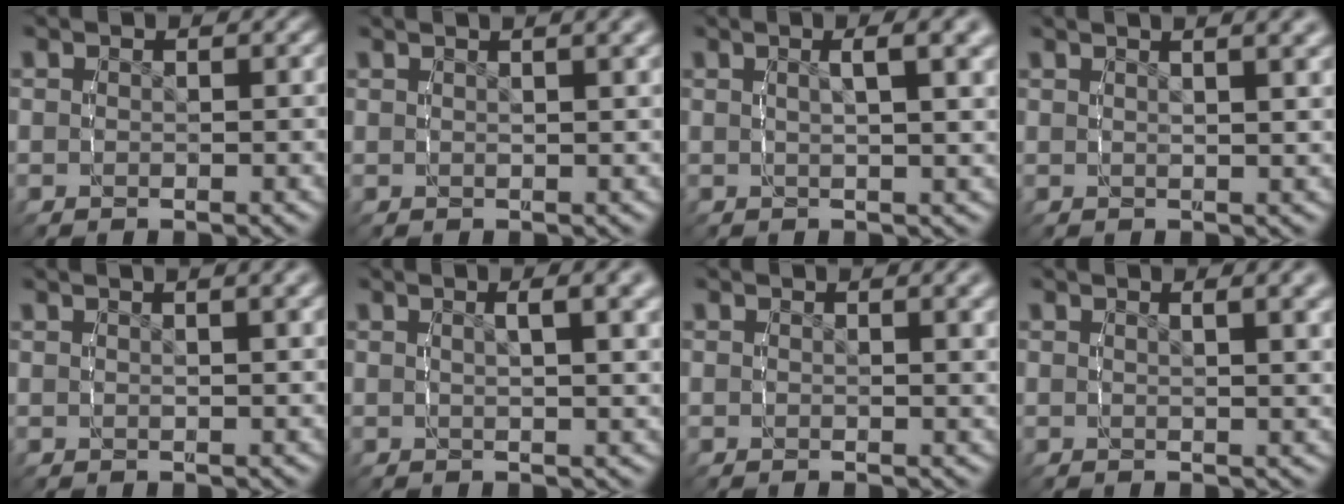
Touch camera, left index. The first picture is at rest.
{"total": 3.1, "force": [1.9, 0.3, 2.4], "torque": [-0.020, 0.013, 0.030]}
{"total": 4.0, "force": [1.8, 0.3, 3.6], "torque": [-0.041, 0.010, 0.028]}
{"total": 5.1, "force": [3.1, 1.2, 3.9], "torque": [-0.038, 0.016, 0.044]}
{"total": 3.1, "force": [1.9, 0.3, 2.5], "torque": [-0.022, 0.014, 0.028]}
{"total": 3.5, "force": [1.6, 0.2, 3.2], "torque": [-0.036, 0.007, 0.027]}
{"total": 1.7, "force": [0.9, -0.3, 1.5], "torque": [-0.020, 0.000, 0.013]}
{"total": 2.9, "force": [1.6, 0.0, 2.4], "torque": [-0.027, 0.005, 0.025]}